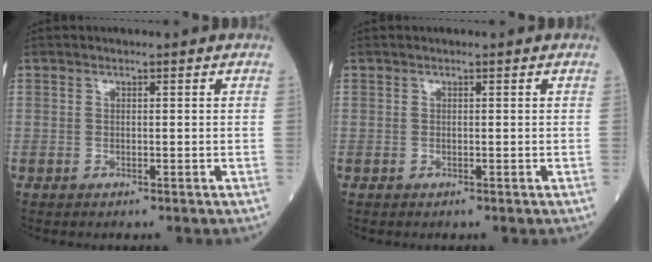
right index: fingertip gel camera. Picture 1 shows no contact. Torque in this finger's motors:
{"motor_torque": [0.11, 0.02, 0.05, 0.01]}